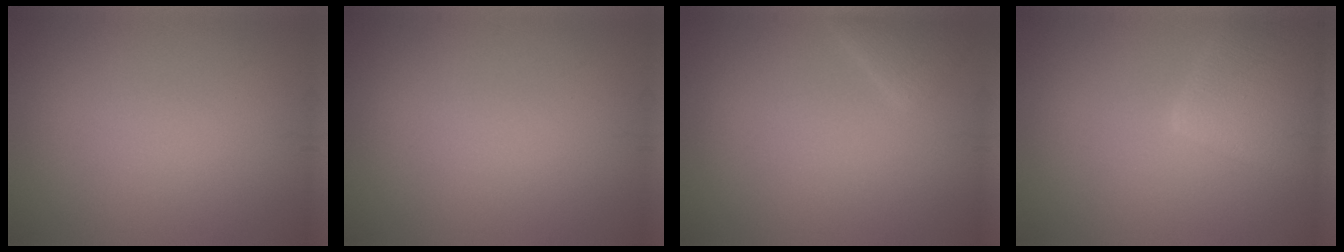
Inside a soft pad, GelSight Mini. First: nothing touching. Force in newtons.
{"total": 0.0}
{"total": 1.4, "press": 1.4, "slide": 0.1}
{"total": 6.9, "press": 6.9, "slide": 0.5}